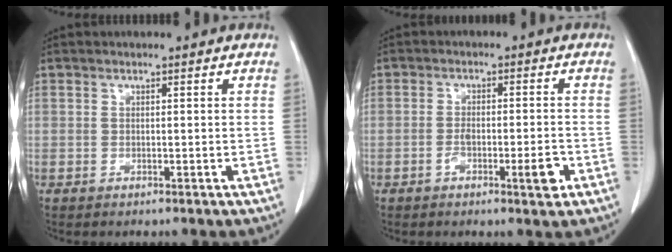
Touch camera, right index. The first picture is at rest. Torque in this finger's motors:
{"motor_torque": [0.15, -0.06, 0.15, 0.02]}